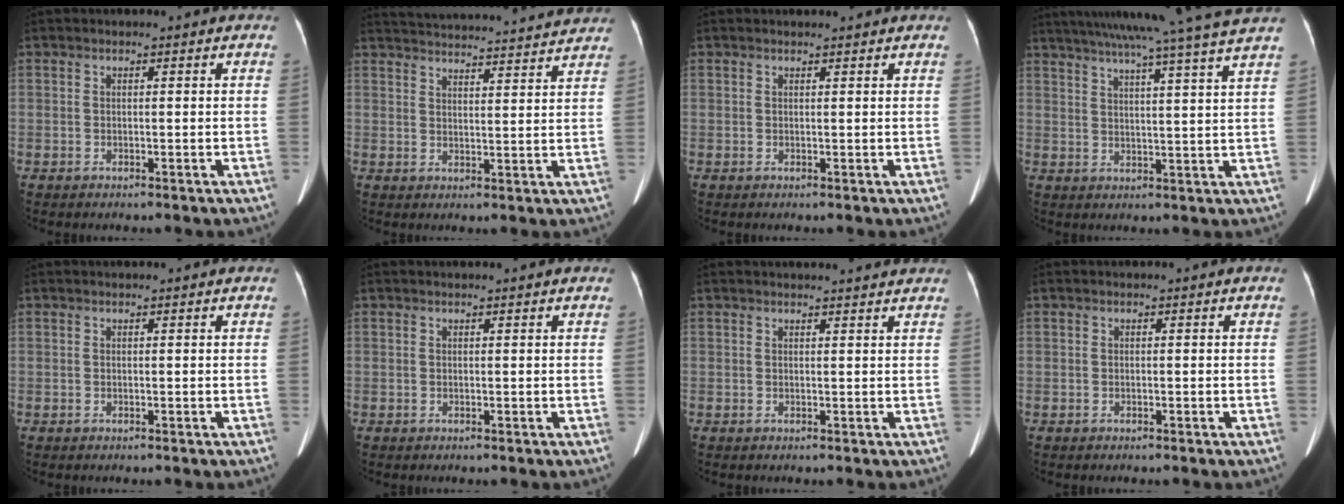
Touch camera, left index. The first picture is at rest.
{"total": 22.0, "force": [21.1, 1.5, 6.0], "torque": [-0.097, 0.003, 0.275]}
{"total": 2.6, "force": [2.5, 0.2, 0.7], "torque": [-0.010, 0.013, 0.030]}
{"total": 21.2, "force": [18.2, -2.5, 10.6], "torque": [-0.183, -0.014, 0.244]}
{"total": 1.3, "force": [1.2, -0.1, 0.5], "torque": [-0.008, 0.015, 0.019]}
{"total": 2.4, "force": [2.2, -0.1, 0.9], "torque": [-0.011, 0.018, 0.028]}
{"total": 6.0, "force": [5.8, -0.1, 1.6], "torque": [-0.018, 0.014, 0.055]}
{"total": 0.0}